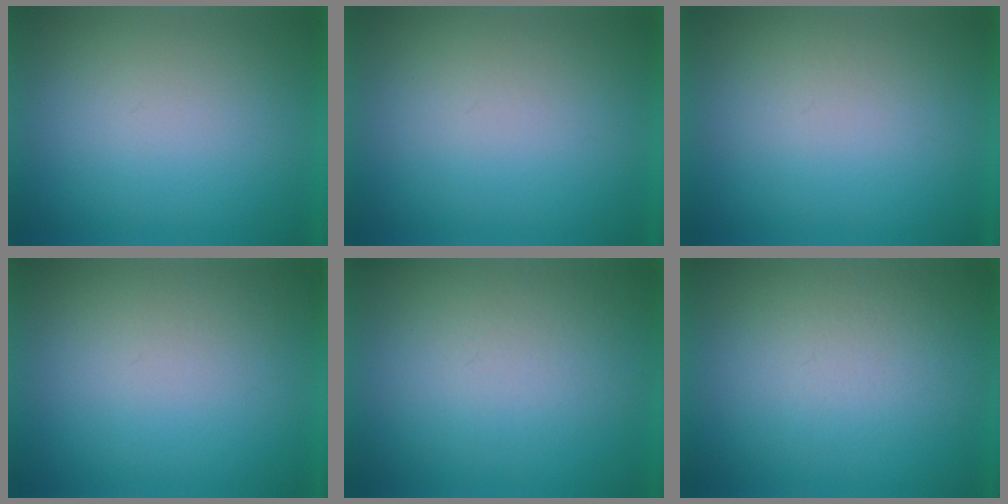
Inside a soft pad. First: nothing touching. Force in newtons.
{"total": 1.1}
{"total": 1.2}
{"total": 1.2}
{"total": 4.4}
{"total": 4.6}